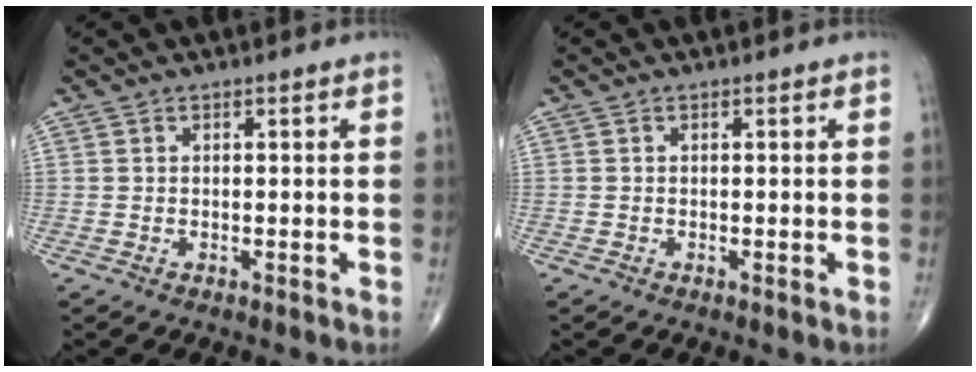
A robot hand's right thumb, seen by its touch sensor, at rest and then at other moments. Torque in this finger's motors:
{"motor_torque": [-0.28, -0.02, -0.15, -0.02, -0.02]}